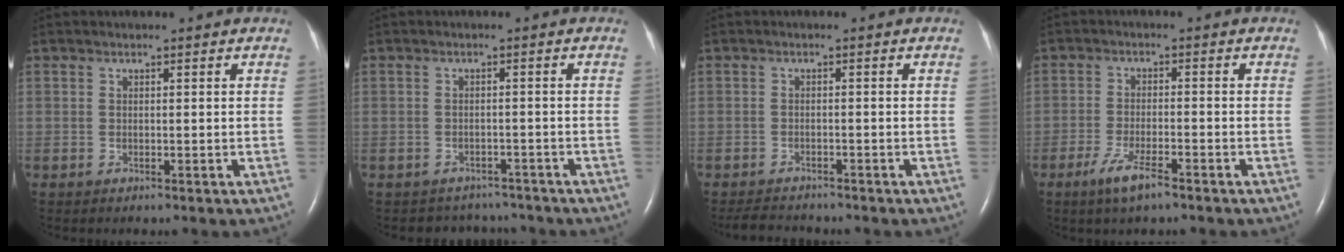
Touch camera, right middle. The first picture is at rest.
{"total": 4.7, "force": [-4.2, 2.0, -0.6], "torque": [0.005, 0.013, -0.052]}
{"total": 4.1, "force": [-3.9, 0.9, 0.9], "torque": [-0.018, -0.013, -0.062]}
{"total": 5.0, "force": [-3.3, 0.7, 3.7], "torque": [-0.082, -0.008, -0.059]}